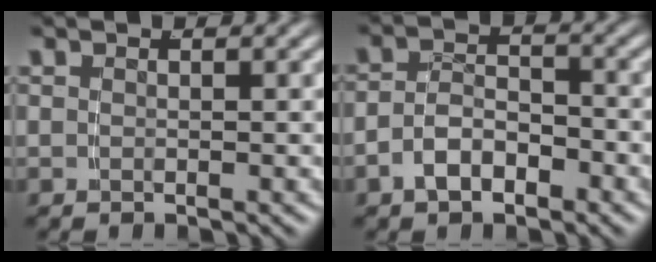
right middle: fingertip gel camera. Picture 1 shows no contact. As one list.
[{"total": 4.0, "force": [-2.3, 2.5, 2.0], "torque": [-0.028, -0.003, -0.042]}]